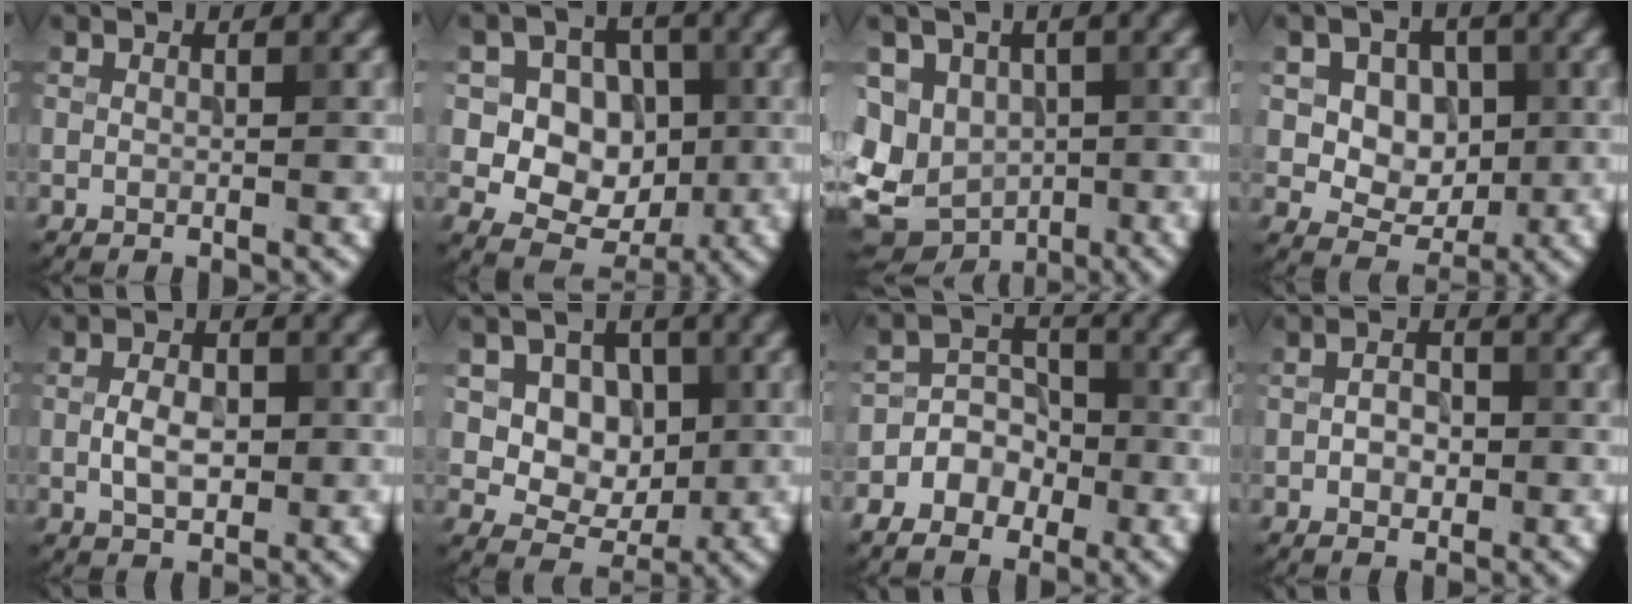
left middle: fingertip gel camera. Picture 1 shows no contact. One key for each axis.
{"total": 8.3, "fx": 0.7, "fy": 7.0, "fz": 4.3, "tx": -0.064, "ty": 0.019, "tz": -0.010}
{"total": 9.6, "fx": -2.5, "fy": 7.8, "fz": 5.0, "tx": -0.088, "ty": -0.012, "tz": -0.040}
{"total": 6.0, "fx": 1.3, "fy": 4.9, "fz": 3.3, "tx": -0.059, "ty": 0.001, "tz": 0.020}
{"total": 3.3, "fx": -0.3, "fy": 2.1, "fz": 2.6, "tx": -0.050, "ty": 0.000, "tz": -0.006}
{"total": 6.8, "fx": 1.7, "fy": 5.4, "fz": 3.8, "tx": -0.070, "ty": 0.001, "tz": 0.029}
{"total": 4.9, "fx": -2.6, "fy": 3.8, "fz": 1.8, "tx": 0.003, "ty": 0.006, "tz": -0.060}
{"total": 2.2, "fx": -0.5, "fy": 1.5, "fz": 1.6, "tx": -0.027, "ty": 0.003, "tz": -0.013}